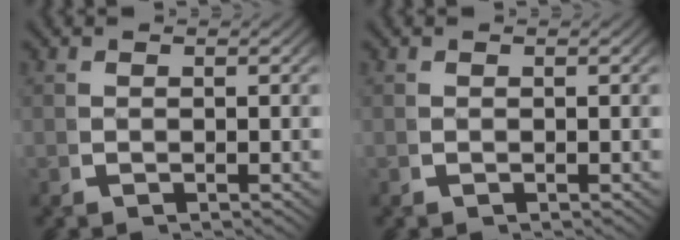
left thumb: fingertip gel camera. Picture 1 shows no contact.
{"total": 0.0}